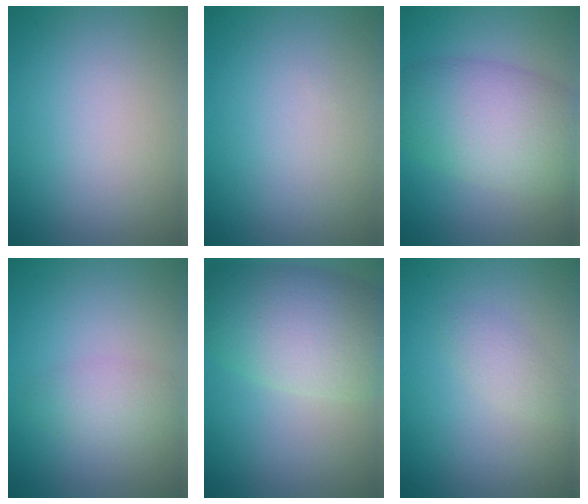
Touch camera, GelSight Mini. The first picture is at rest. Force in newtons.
{"total": 0.0}
{"total": 8.0, "press": 8.0, "slide": 0.4}
{"total": 2.1, "press": 2.1, "slide": 0.0}
{"total": 8.7, "press": 8.7, "slide": 0.5}
{"total": 1.3, "press": 1.3, "slide": 0.0}